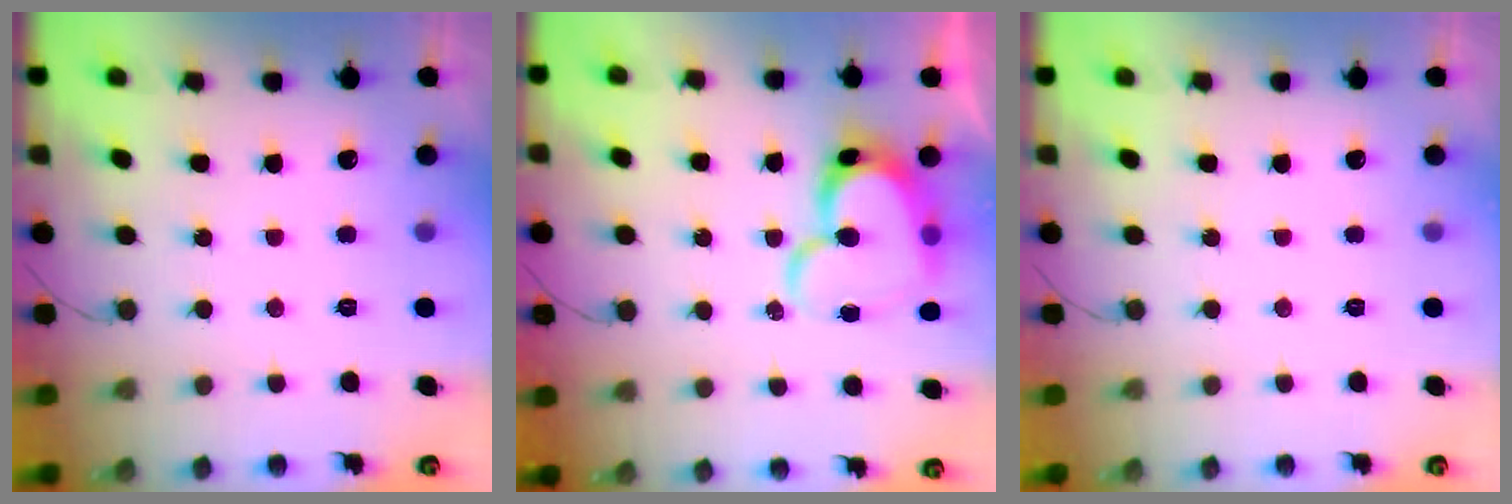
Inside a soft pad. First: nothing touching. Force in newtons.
{"total": 16.5, "press": 16.5, "slide": 1.1}
{"total": 0.0}